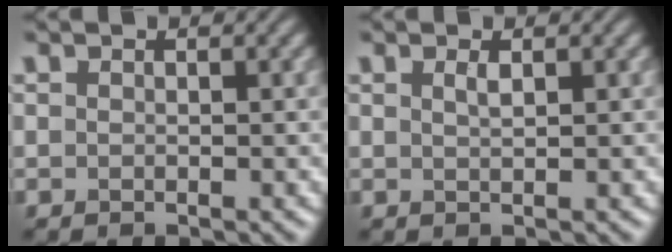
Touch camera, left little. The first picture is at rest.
{"total": 0.9, "force": [0.5, 0.2, 0.7], "torque": [-0.012, 0.002, 0.008]}